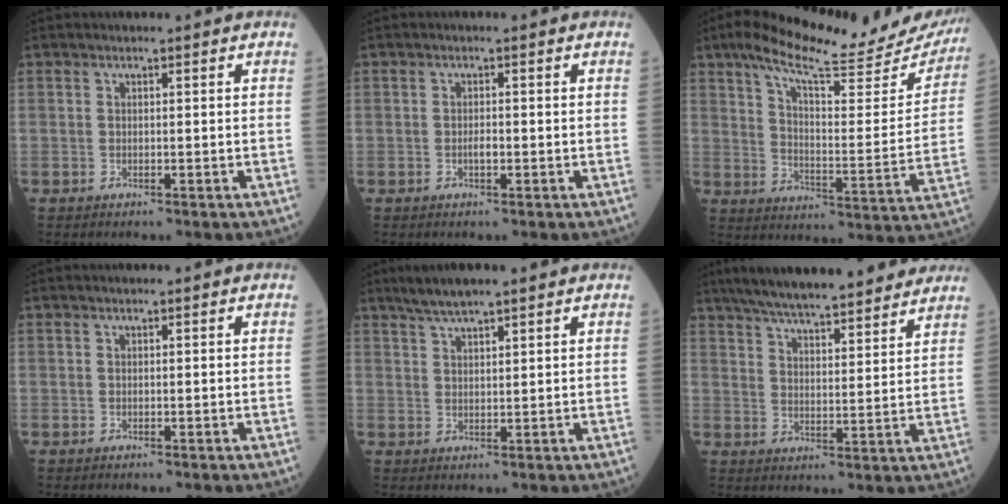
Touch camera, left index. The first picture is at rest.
{"total": 1.1, "force": [-0.3, 0.4, 0.9], "torque": [-0.020, 0.001, -0.005]}
{"total": 22.9, "force": [20.2, 2.8, 10.5], "torque": [-0.167, -0.034, 0.269]}
{"total": 0.0}
{"total": 5.2, "force": [4.2, 0.4, 3.0], "torque": [-0.062, 0.021, 0.078]}
{"total": 20.0, "force": [17.2, 3.0, 9.6], "torque": [-0.151, 0.027, 0.246]}